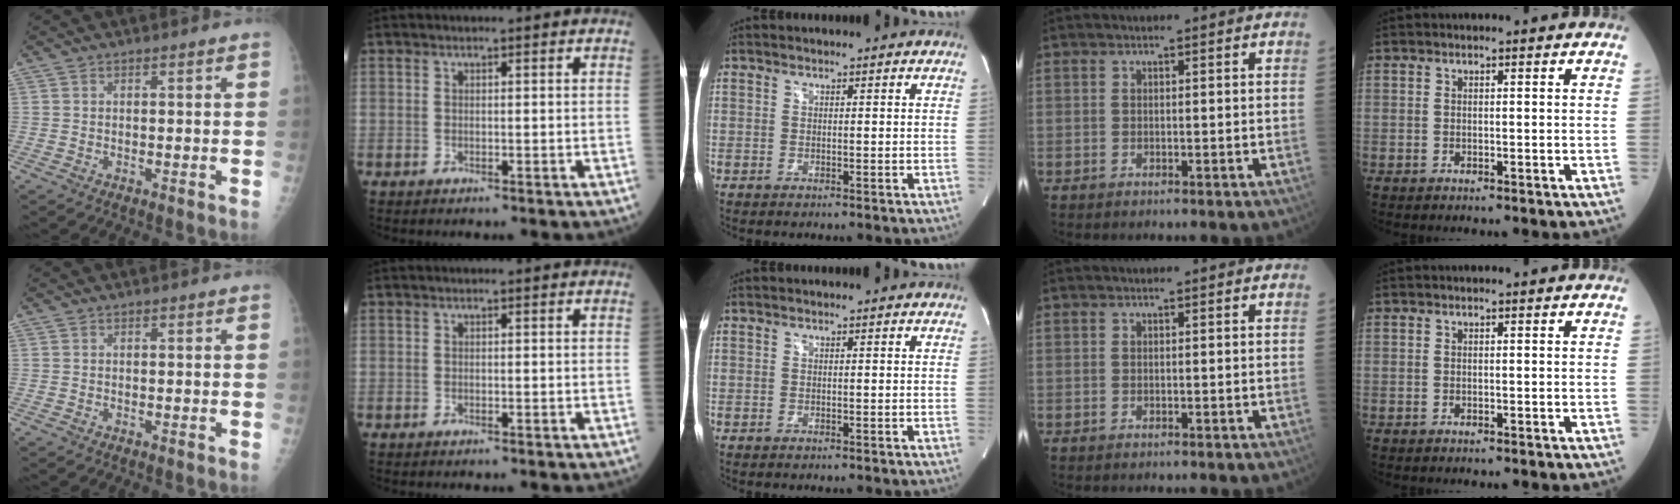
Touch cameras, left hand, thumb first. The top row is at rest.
{}